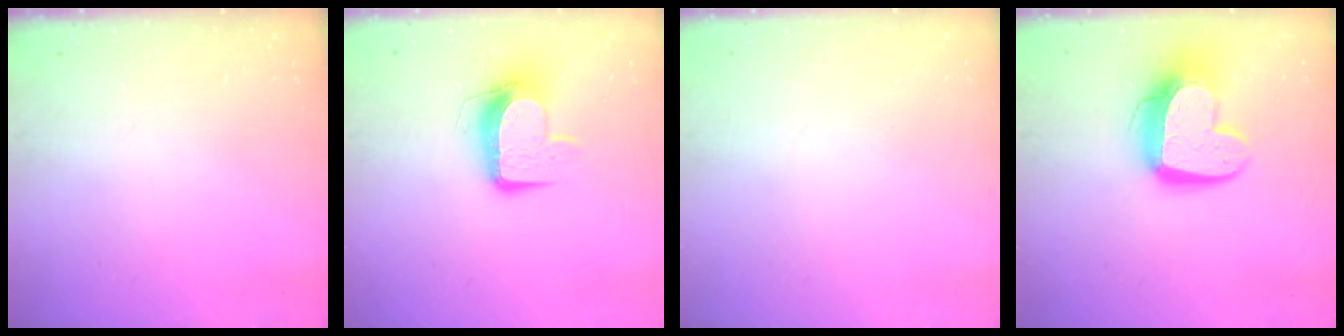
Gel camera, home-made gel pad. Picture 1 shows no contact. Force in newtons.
{"total": 10.8, "press": 10.8, "slide": 1.0}
{"total": 0.0}
{"total": 14.9, "press": 14.9, "slide": 1.1}